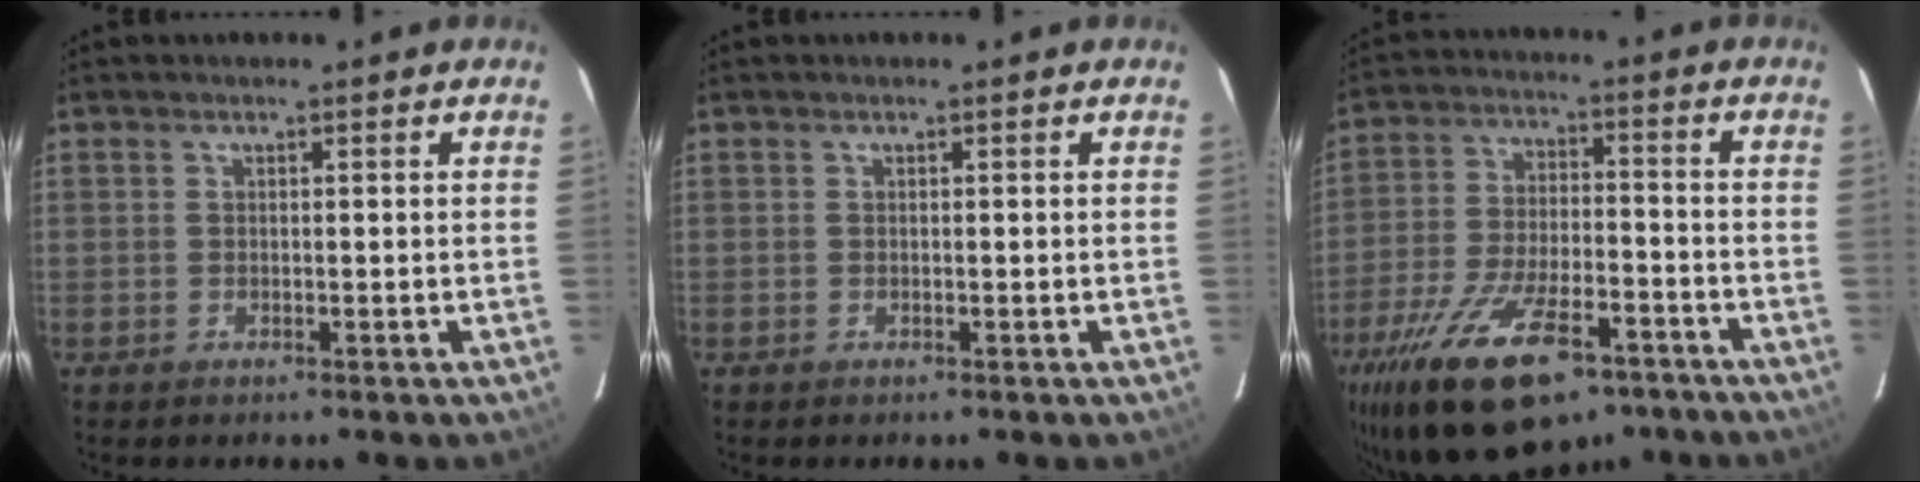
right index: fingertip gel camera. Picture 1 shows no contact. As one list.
[{"total": 0.0}, {"total": 22.2, "force": [-14.4, 9.0, 14.3], "torque": [-0.286, -0.035, -0.231]}]